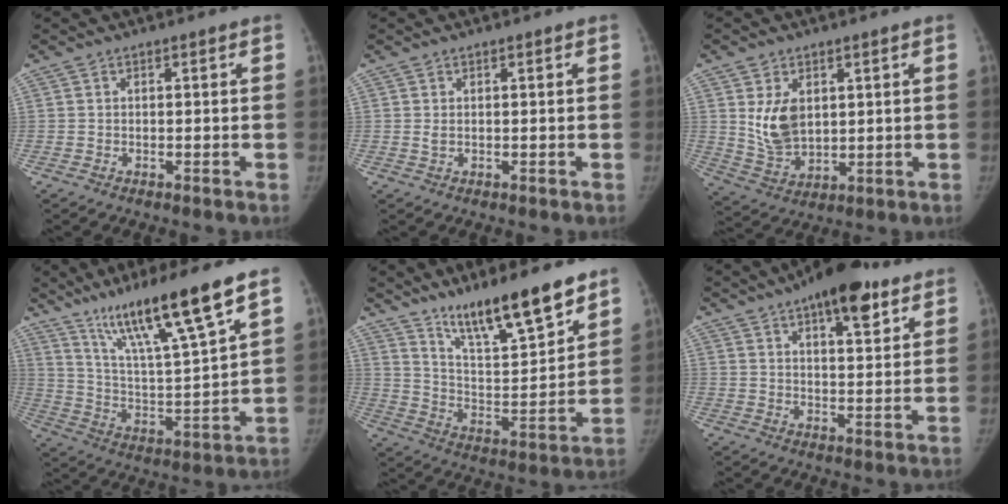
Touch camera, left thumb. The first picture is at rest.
{"total": 0.9, "force": [0.3, 0.4, 0.7], "torque": [-0.016, 0.002, 0.010]}
{"total": 8.7, "force": [2.3, 5.8, 6.1], "torque": [-0.093, -0.020, 0.061]}
{"total": 19.1, "force": [12.8, 1.3, 14.1], "torque": [-0.230, -0.057, 0.228]}
{"total": 17.2, "force": [13.0, 3.4, 10.8], "torque": [-0.145, -0.083, 0.227]}
{"total": 13.5, "force": [8.2, 5.2, 9.4], "torque": [-0.105, -0.028, 0.117]}